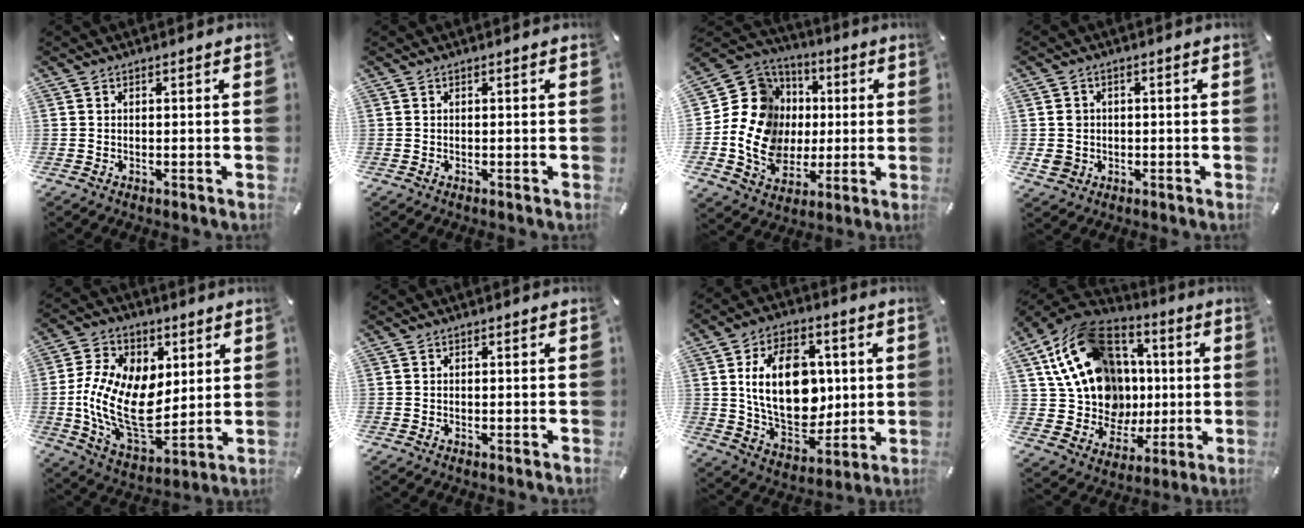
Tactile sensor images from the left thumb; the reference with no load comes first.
{"total": 0.0}
{"total": 18.3, "force": [-1.3, 16.3, 8.2], "torque": [-0.155, 0.001, -0.019]}
{"total": 4.2, "force": [-0.2, 4.2, 0.8], "torque": [-0.019, 0.002, -0.004]}
{"total": 19.5, "force": [1.0, 13.7, 13.9], "torque": [-0.297, -0.012, 0.027]}
{"total": 0.0}
{"total": 18.3, "force": [2.4, 12.6, 13.1], "torque": [-0.236, 0.002, 0.045]}
{"total": 21.6, "force": [4.5, 18.1, 10.8], "torque": [-0.192, -0.028, 0.101]}